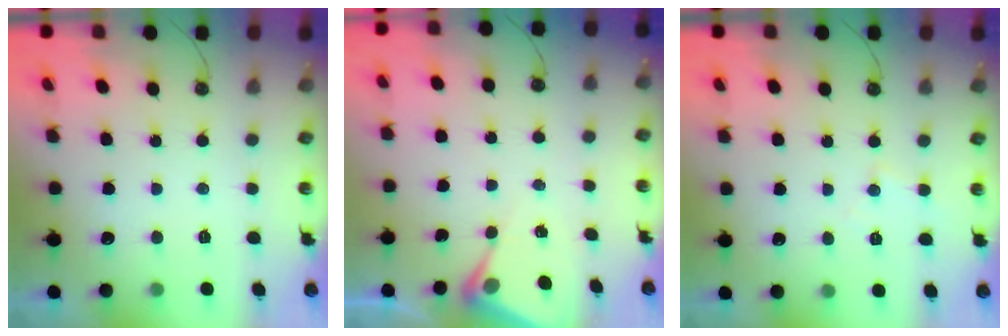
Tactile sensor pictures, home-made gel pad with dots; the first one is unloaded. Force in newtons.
{"total": 5.6, "press": 5.6, "slide": 0.4}
{"total": 5.5, "press": 5.5, "slide": 0.7}